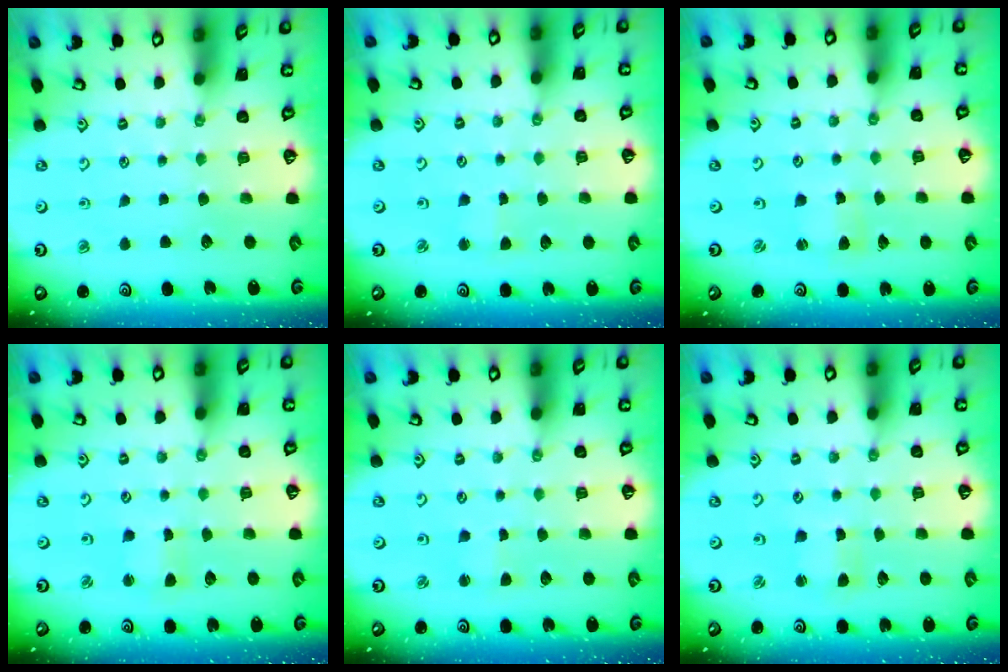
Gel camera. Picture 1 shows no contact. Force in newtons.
{"total": 1.8, "press": 1.8, "slide": 0.2}
{"total": 2.2, "press": 2.1, "slide": 0.3}
{"total": 1.7, "press": 1.7, "slide": 0.2}
{"total": 1.5, "press": 1.5, "slide": 0.1}
{"total": 1.5, "press": 1.5, "slide": 0.2}